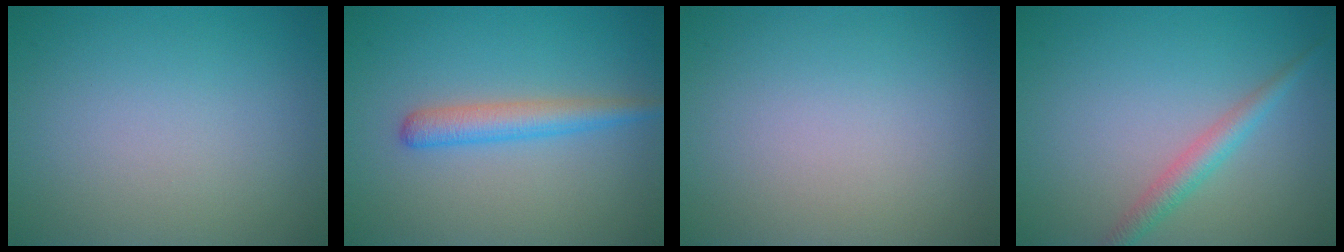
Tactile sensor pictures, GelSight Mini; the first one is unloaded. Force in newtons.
{"total": 2.8, "press": 2.8, "slide": 0.1}
{"total": 0.0}
{"total": 2.2, "press": 2.2, "slide": 0.1}